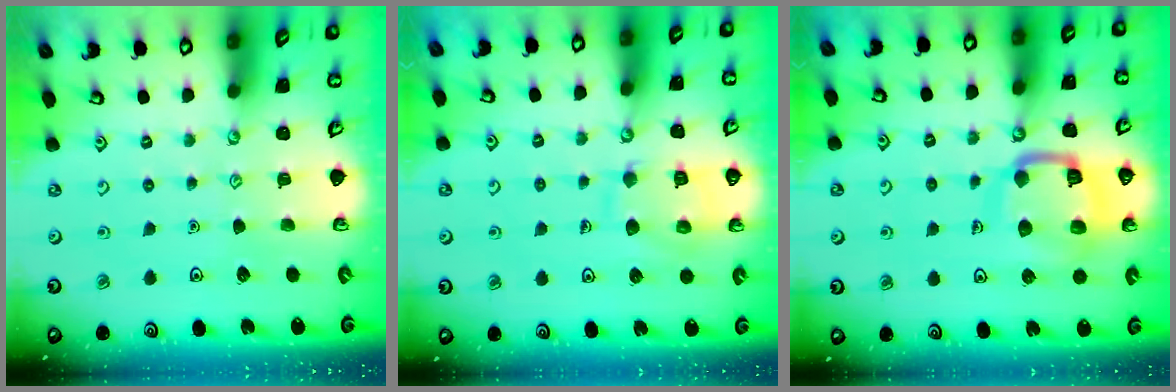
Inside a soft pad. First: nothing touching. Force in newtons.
{"total": 11.0, "press": 11.0, "slide": 0.9}
{"total": 14.7, "press": 14.6, "slide": 1.6}